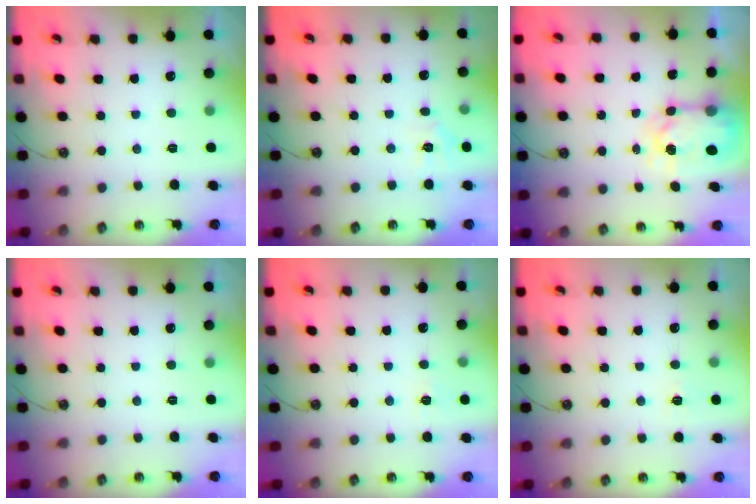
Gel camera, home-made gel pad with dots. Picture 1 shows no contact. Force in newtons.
{"total": 4.8, "press": 4.7, "slide": 0.6}
{"total": 6.8, "press": 6.7, "slide": 0.6}
{"total": 0.0}
{"total": 5.1, "press": 5.1, "slide": 0.5}
{"total": 5.3, "press": 5.2, "slide": 0.5}